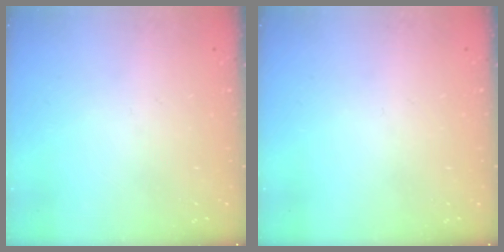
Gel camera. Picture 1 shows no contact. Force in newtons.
{"total": 0.0}